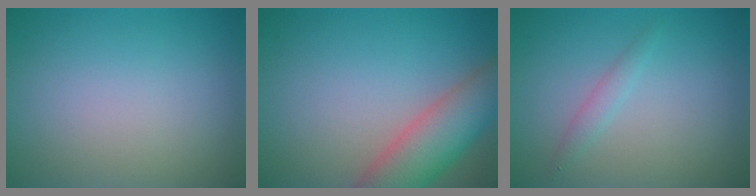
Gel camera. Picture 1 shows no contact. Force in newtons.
{"total": 6.9, "press": 6.9, "slide": 0.3}
{"total": 1.5, "press": 1.5, "slide": 0.1}